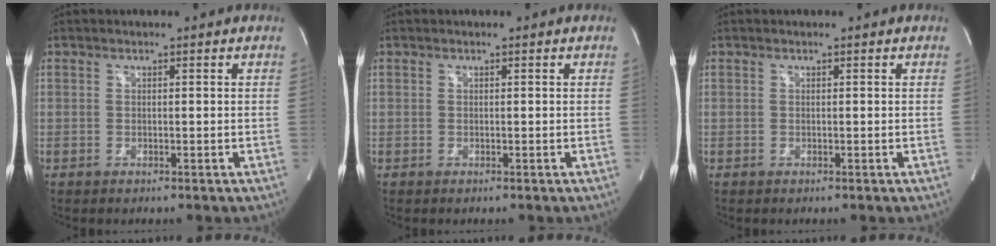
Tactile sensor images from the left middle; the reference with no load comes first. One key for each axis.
{"total": 0.0}
{"total": 0.0}